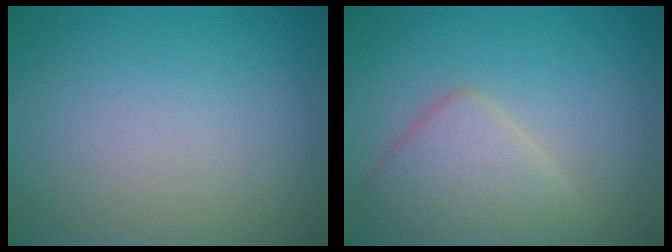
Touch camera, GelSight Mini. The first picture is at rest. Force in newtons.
{"total": 4.5, "press": 4.4, "slide": 0.3}